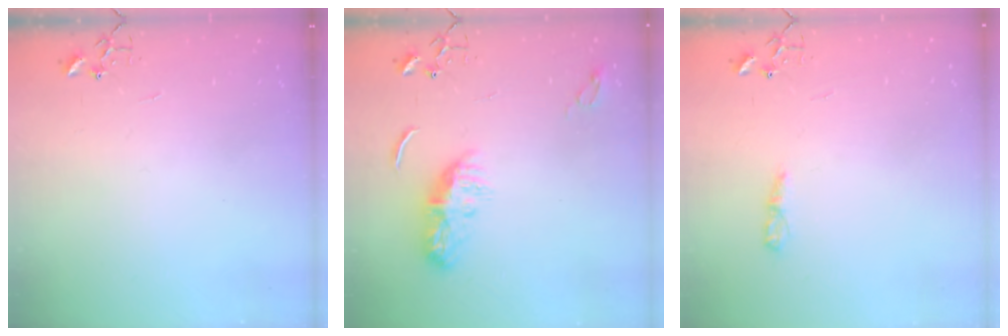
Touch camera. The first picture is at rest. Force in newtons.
{"total": 8.7, "press": 8.7, "slide": 0.3}
{"total": 6.8, "press": 6.8, "slide": 0.5}